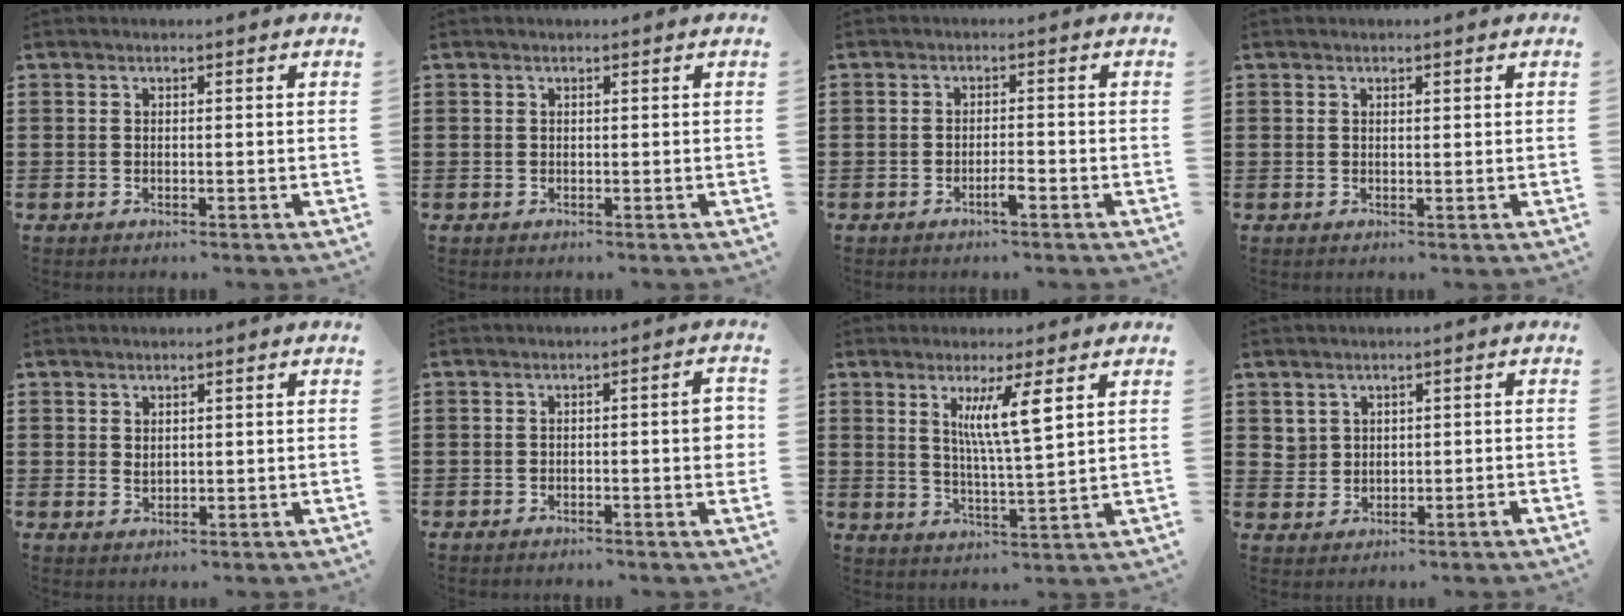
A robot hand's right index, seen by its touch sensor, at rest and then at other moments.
{"total": 0.0}
{"total": 2.3, "force": [-1.4, 0.3, 1.8], "torque": [-0.031, 0.001, -0.025]}
{"total": 0.5, "force": [0.3, 0.2, 0.4], "torque": [-0.009, 0.002, 0.005]}
{"total": 1.1, "force": [0.6, 0.7, 0.6], "torque": [-0.013, 0.005, 0.011]}
{"total": 3.8, "force": [-0.9, 0.7, 3.6], "torque": [-0.049, -0.002, -0.018]}
{"total": 6.8, "force": [2.9, 0.5, 6.1], "torque": [-0.127, 0.001, 0.045]}
{"total": 1.6, "force": [0.6, 1.4, 0.5], "torque": [-0.016, 0.007, 0.010]}